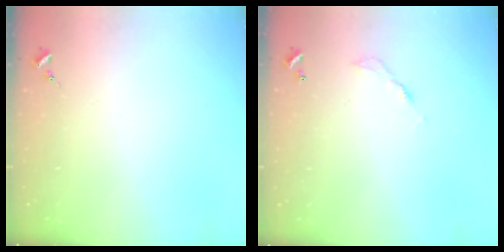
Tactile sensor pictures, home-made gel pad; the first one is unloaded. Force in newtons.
{"total": 3.6, "press": 3.6, "slide": 0.2}